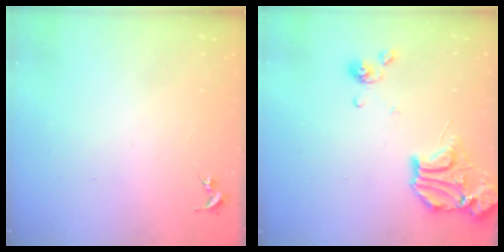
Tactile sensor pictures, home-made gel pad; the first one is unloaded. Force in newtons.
{"total": 14.9, "press": 14.7, "slide": 2.2}